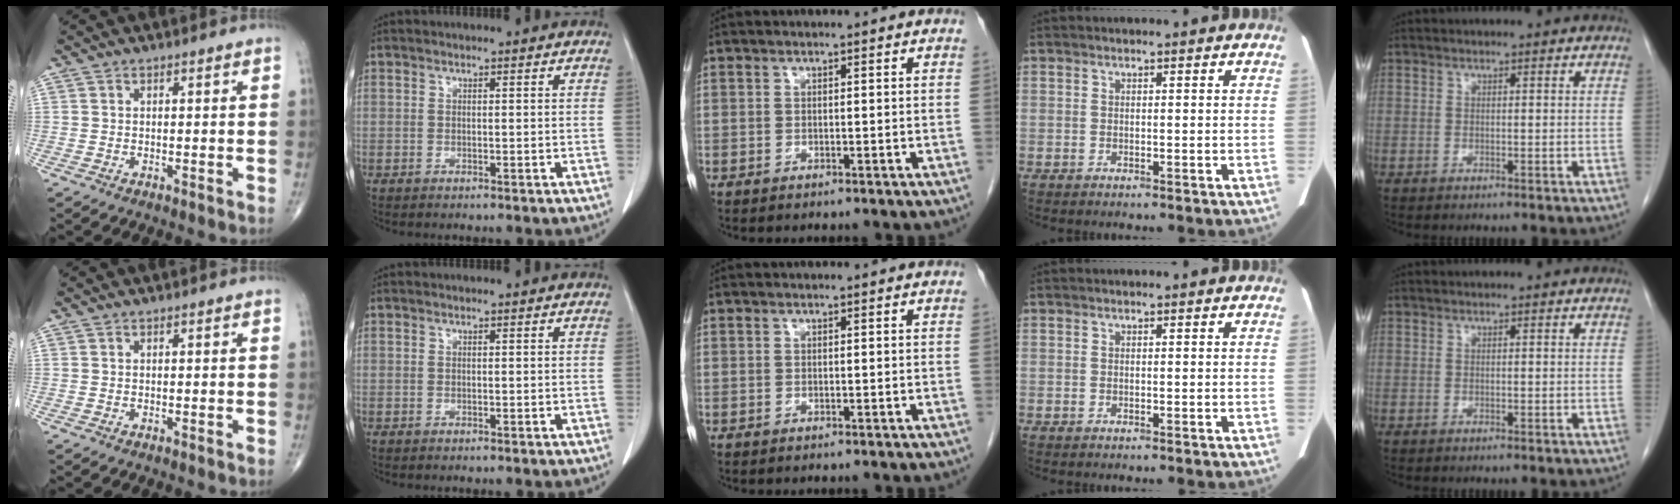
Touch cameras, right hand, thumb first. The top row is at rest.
{}